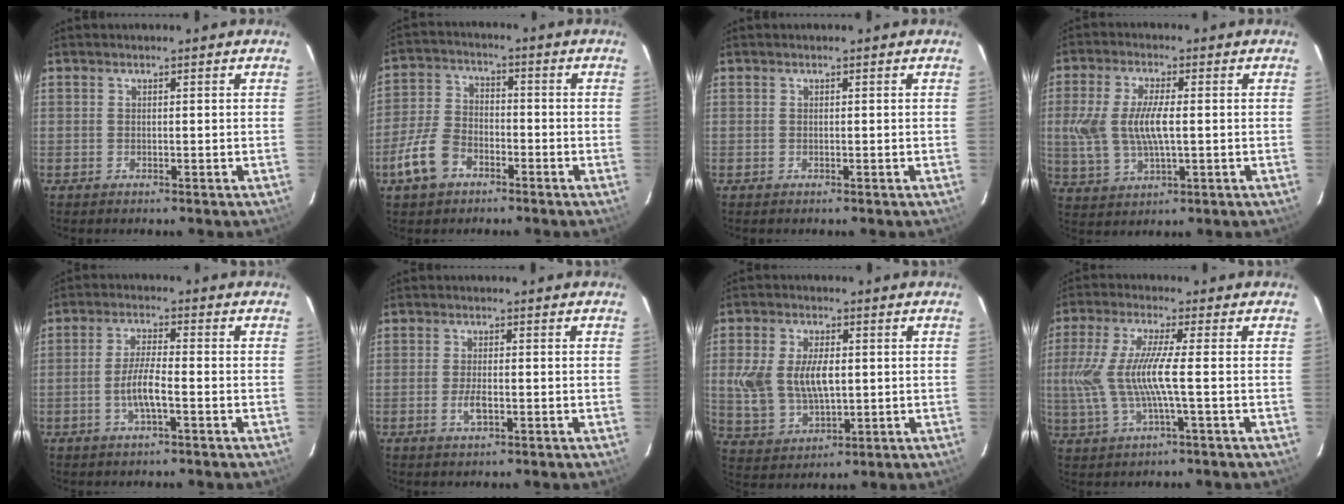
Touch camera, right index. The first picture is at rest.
{"total": 11.0, "force": [-6.5, 6.6, 5.9], "torque": [-0.135, 0.016, -0.126]}
{"total": 0.0}
{"total": 10.3, "force": [0.1, 4.2, 9.5], "torque": [-0.203, 0.001, 0.007]}
{"total": 5.6, "force": [-2.0, 0.8, 5.1], "torque": [-0.103, 0.000, -0.039]}
{"total": 3.2, "force": [-1.1, 1.1, 2.8], "torque": [-0.060, -0.003, -0.020]}
{"total": 11.4, "force": [0.9, 6.6, 9.2], "torque": [-0.195, 0.004, 0.026]}
{"total": 10.0, "force": [-1.0, 0.7, 9.9], "torque": [-0.207, -0.004, -0.013]}